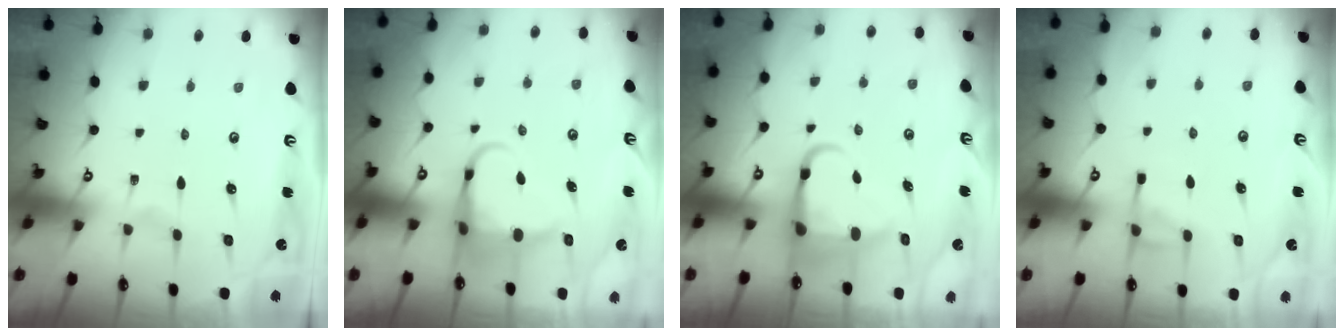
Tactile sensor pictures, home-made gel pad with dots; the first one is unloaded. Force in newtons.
{"total": 6.6, "press": 6.5, "slide": 1.2}
{"total": 7.4, "press": 7.0, "slide": 2.5}
{"total": 5.1, "press": 5.1, "slide": 0.5}